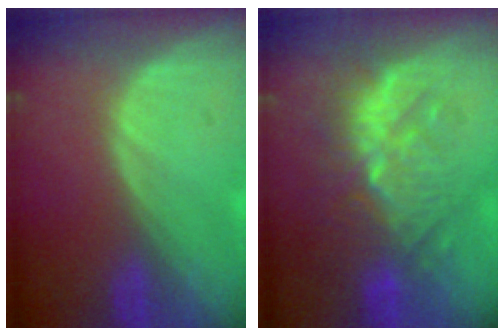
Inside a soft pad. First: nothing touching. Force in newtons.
{"total": 9.3, "press": 9.1, "slide": 1.8}